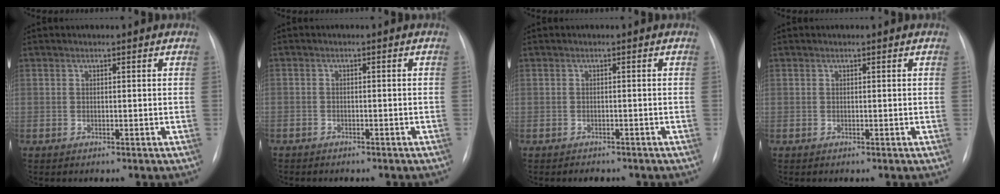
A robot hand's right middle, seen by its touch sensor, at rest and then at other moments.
{"total": 2.7, "force": [-2.2, 1.3, 1.0], "torque": [-0.016, -0.001, -0.019]}
{"total": 2.0, "force": [-1.8, 1.0, 0.4], "torque": [-0.009, -0.001, -0.020]}
{"total": 0.0}